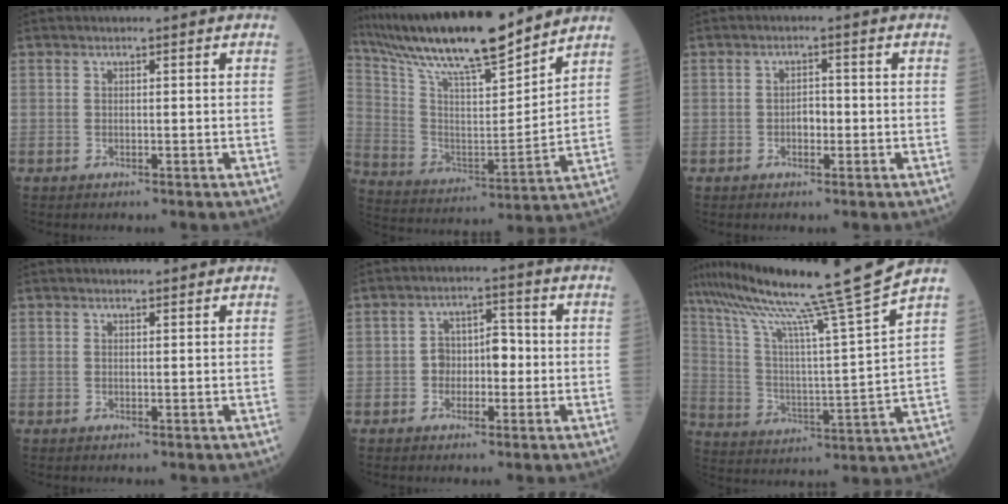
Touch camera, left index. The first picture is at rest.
{"total": 18.7, "force": [15.9, 1.7, 9.7], "torque": [-0.181, 0.011, 0.284]}
{"total": 2.1, "force": [-0.5, 1.2, 1.7], "torque": [-0.023, 0.006, -0.009]}
{"total": 0.8, "force": [0.7, 0.2, 0.3], "torque": [-0.013, 0.001, 0.011]}
{"total": 5.3, "force": [-0.8, 3.2, 4.1], "torque": [-0.068, 0.024, -0.015]}
{"total": 19.4, "force": [15.9, -3.4, 10.7], "torque": [-0.184, -0.038, 0.255]}